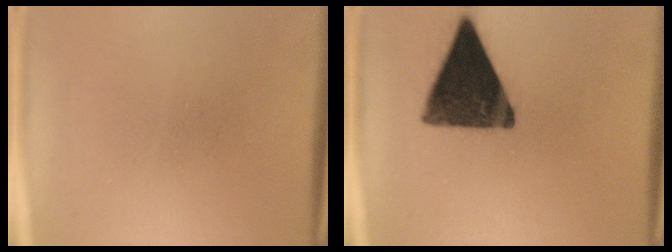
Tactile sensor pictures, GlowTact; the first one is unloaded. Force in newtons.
{"total": 14.8}